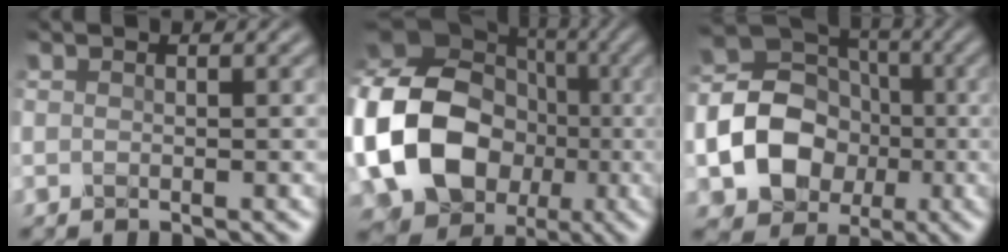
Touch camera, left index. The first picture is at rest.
{"total": 15.3, "force": [-2.0, 12.3, 8.9], "torque": [-0.203, -0.006, -0.031]}
{"total": 10.9, "force": [-2.1, 9.2, 5.5], "torque": [-0.111, -0.007, -0.054]}